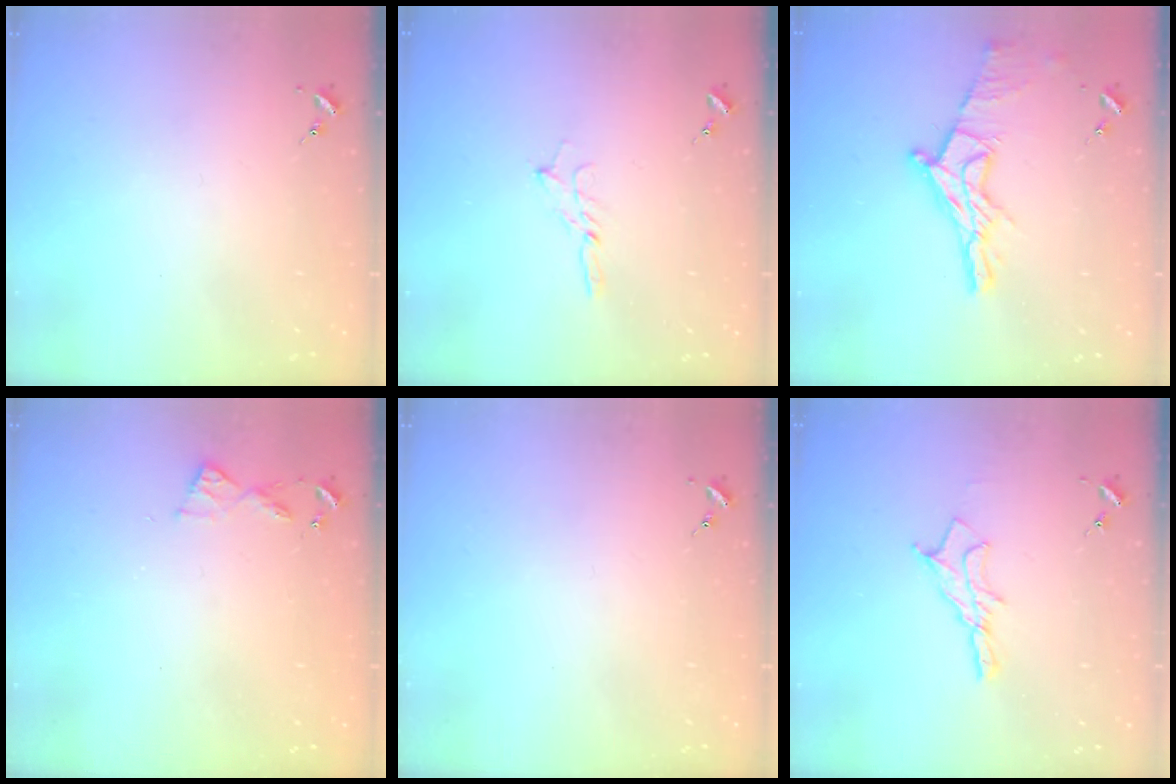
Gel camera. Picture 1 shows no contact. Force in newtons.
{"total": 2.9, "press": 2.9, "slide": 0.2}
{"total": 15.7, "press": 15.7, "slide": 1.0}
{"total": 6.8, "press": 6.8, "slide": 0.7}
{"total": 0.0}
{"total": 10.4, "press": 10.3, "slide": 0.7}